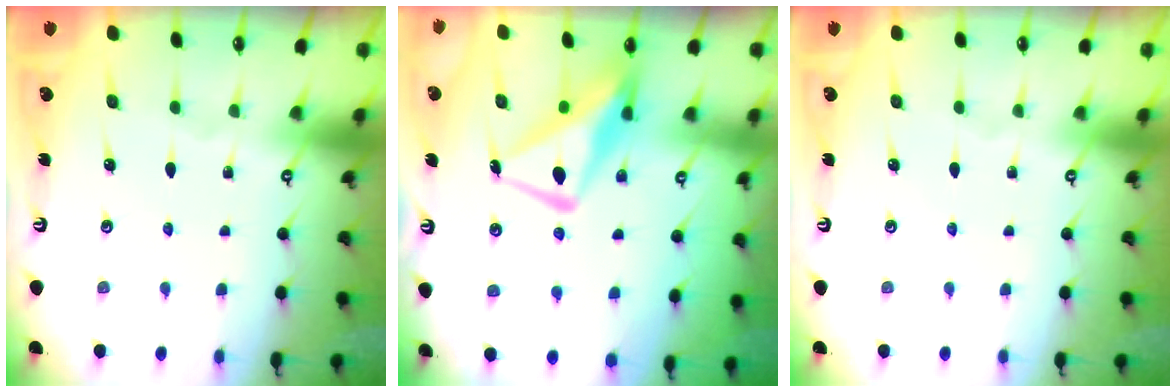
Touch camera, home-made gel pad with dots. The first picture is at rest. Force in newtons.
{"total": 11.9, "press": 11.9, "slide": 1.1}
{"total": 0.0}